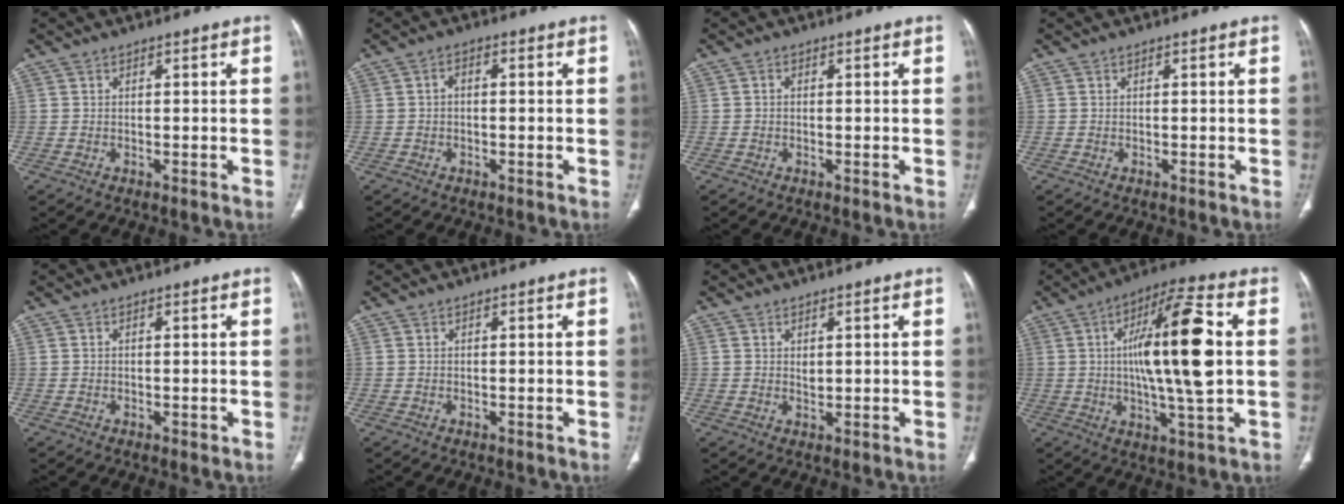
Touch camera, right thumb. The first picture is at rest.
{"total": 1.8, "force": [-0.1, 1.1, 1.4], "torque": [-0.019, 0.010, -0.006]}
{"total": 0.6, "force": [-0.1, 0.4, 0.3], "torque": [-0.004, 0.001, -0.005]}
{"total": 0.0}
{"total": 0.6, "force": [-0.2, 0.3, 0.5], "torque": [-0.007, -0.002, -0.001]}
{"total": 0.0}
{"total": 1.4, "force": [0.6, 0.8, 1.0], "torque": [-0.015, -0.005, 0.014]}
{"total": 18.6, "force": [1.7, 3.9, 18.1], "torque": [-0.315, 0.010, 0.021]}